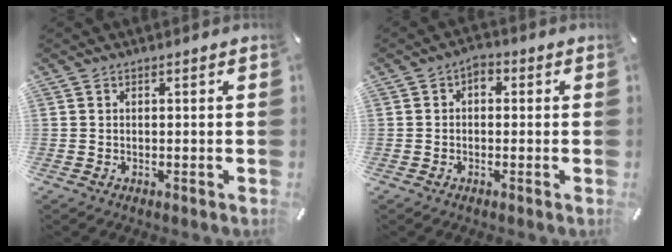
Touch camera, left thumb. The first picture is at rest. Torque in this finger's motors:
{"motor_torque": [0.16, 0.58, 0.02, -0.18, 0.05]}